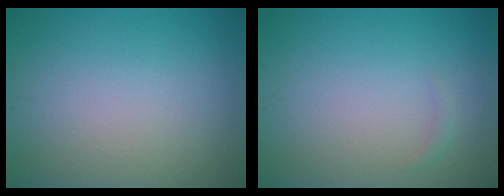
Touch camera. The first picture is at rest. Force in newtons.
{"total": 0.5, "press": 0.5, "slide": 0.0}